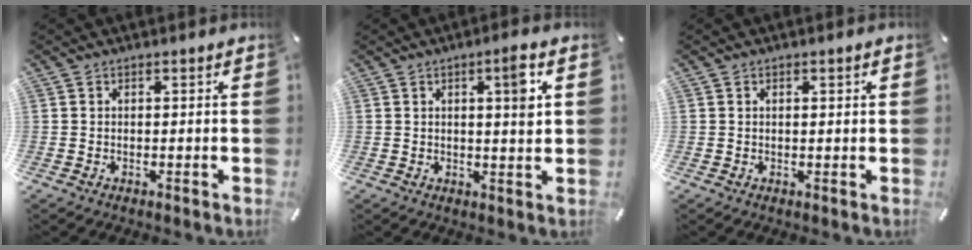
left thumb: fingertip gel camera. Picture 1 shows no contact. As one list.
[{"total": 5.9, "force": [2.0, 1.1, 5.5], "torque": [-0.070, -0.015, 0.022]}, {"total": 0.7, "force": [0.2, 0.3, 0.6], "torque": [-0.011, 0.002, 0.004]}]